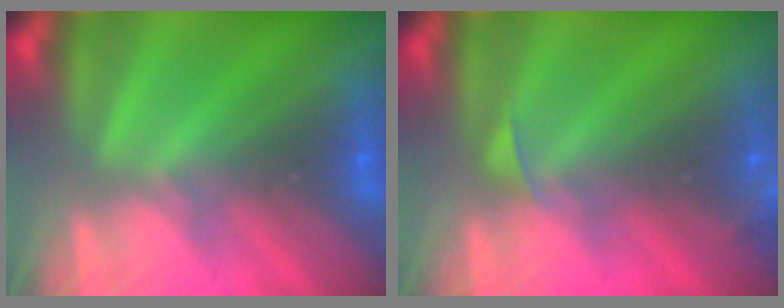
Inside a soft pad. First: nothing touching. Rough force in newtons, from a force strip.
{"total": 2.5}